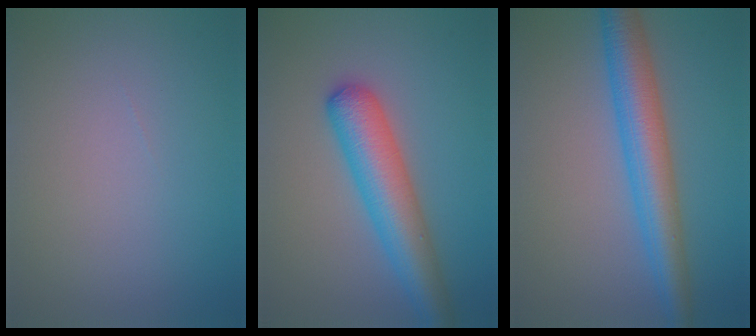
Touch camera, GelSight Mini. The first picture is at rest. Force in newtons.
{"total": 6.2, "press": 6.2, "slide": 0.2}
{"total": 6.2, "press": 6.2, "slide": 0.1}